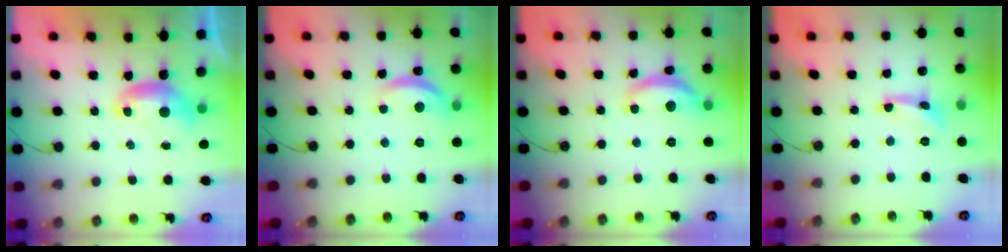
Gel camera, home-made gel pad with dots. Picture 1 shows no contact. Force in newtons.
{"total": 6.5, "press": 6.4, "slide": 0.6}
{"total": 7.5, "press": 7.5, "slide": 0.7}
{"total": 2.0, "press": 2.0, "slide": 0.0}